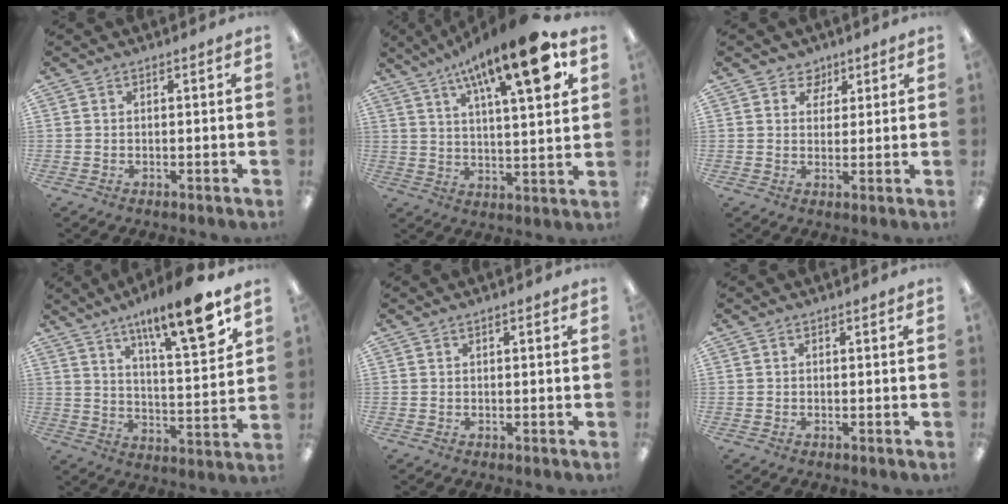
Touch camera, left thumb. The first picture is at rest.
{"total": 19.0, "force": [10.5, 5.0, 15.0], "torque": [-0.228, -0.050, 0.158]}
{"total": 4.3, "force": [2.7, 3.4, 0.5], "torque": [-0.001, -0.010, 0.045]}
{"total": 15.7, "force": [10.9, 3.1, 10.8], "torque": [-0.161, -0.066, 0.168]}
{"total": 0.6, "force": [0.3, 0.2, 0.5], "torque": [-0.009, 0.003, 0.004]}
{"total": 0.0}